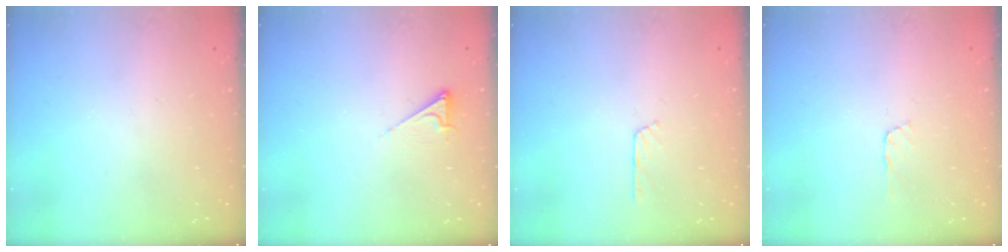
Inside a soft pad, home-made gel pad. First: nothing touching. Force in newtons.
{"total": 4.4, "press": 4.4, "slide": 0.7}
{"total": 2.7, "press": 2.7, "slide": 0.3}
{"total": 2.1, "press": 2.1, "slide": 0.3}